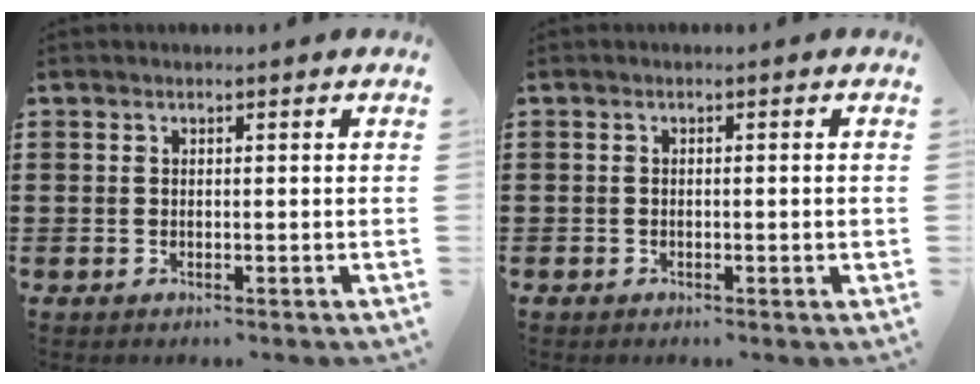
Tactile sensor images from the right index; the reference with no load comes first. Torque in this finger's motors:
{"motor_torque": [-0.66, 0.80, -0.01, 0.00]}